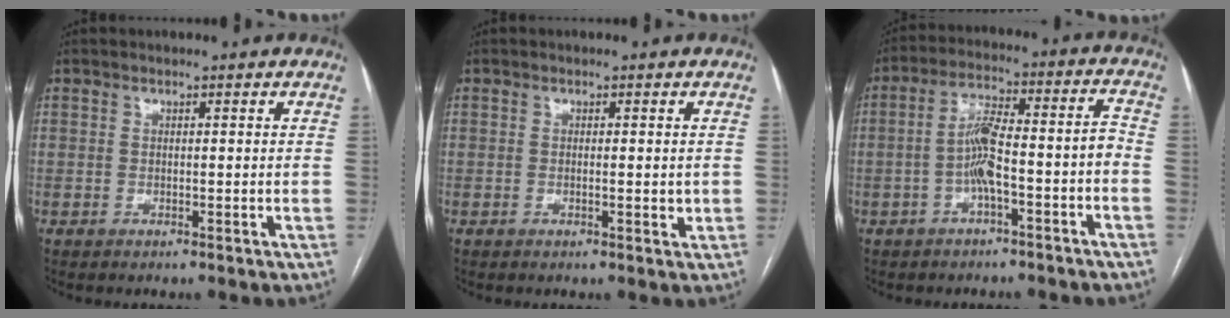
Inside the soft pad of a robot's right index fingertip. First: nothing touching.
{"total": 1.8, "force": [-0.1, 0.4, 1.8], "torque": [-0.030, -0.003, 0.000]}
{"total": 8.9, "force": [-3.2, 1.5, 8.1], "torque": [-0.144, 0.041, -0.051]}